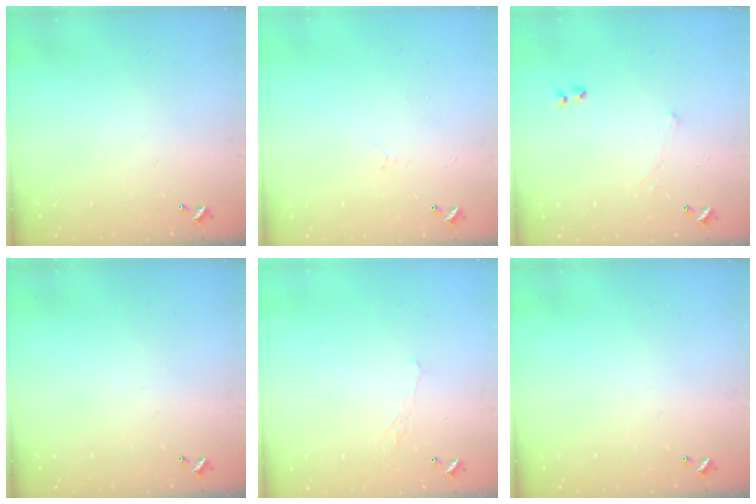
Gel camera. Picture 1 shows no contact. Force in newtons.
{"total": 0.5, "press": 0.1, "slide": 0.5}
{"total": 1.7, "press": 1.7, "slide": 0.4}
{"total": 0.0}
{"total": 0.6, "press": 0.2, "slide": 0.6}
{"total": 0.0}